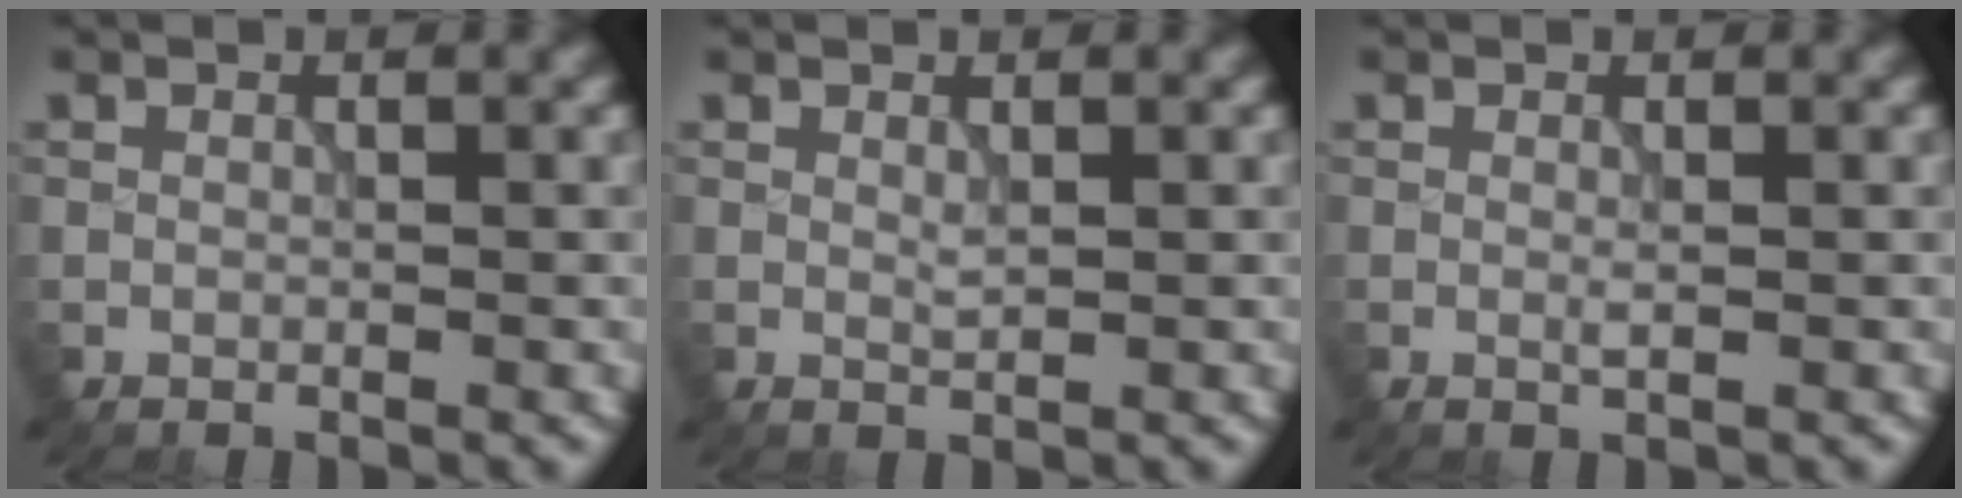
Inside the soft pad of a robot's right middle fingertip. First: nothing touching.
{"total": 0.7, "force": [0.3, 0.2, 0.6], "torque": [-0.014, -0.002, 0.008]}
{"total": 0.6, "force": [0.0, 0.1, 0.6], "torque": [-0.013, -0.002, -0.001]}